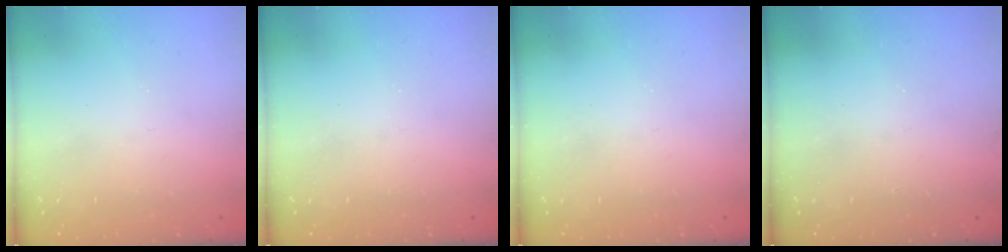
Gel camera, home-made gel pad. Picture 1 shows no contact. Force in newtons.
{"total": 0.0}
{"total": 0.0}
{"total": 1.7, "press": 1.7, "slide": 0.2}